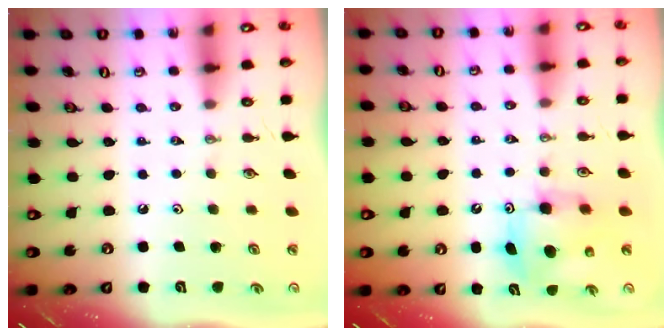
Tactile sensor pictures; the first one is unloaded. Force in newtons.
{"total": 7.4, "press": 7.4, "slide": 0.2}